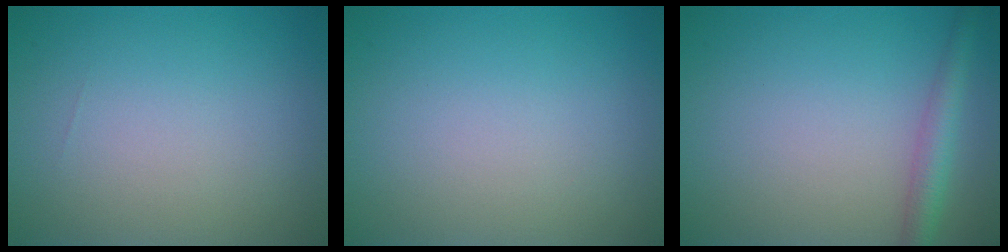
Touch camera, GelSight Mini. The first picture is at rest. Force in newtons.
{"total": 0.0}
{"total": 2.7, "press": 2.7, "slide": 0.1}